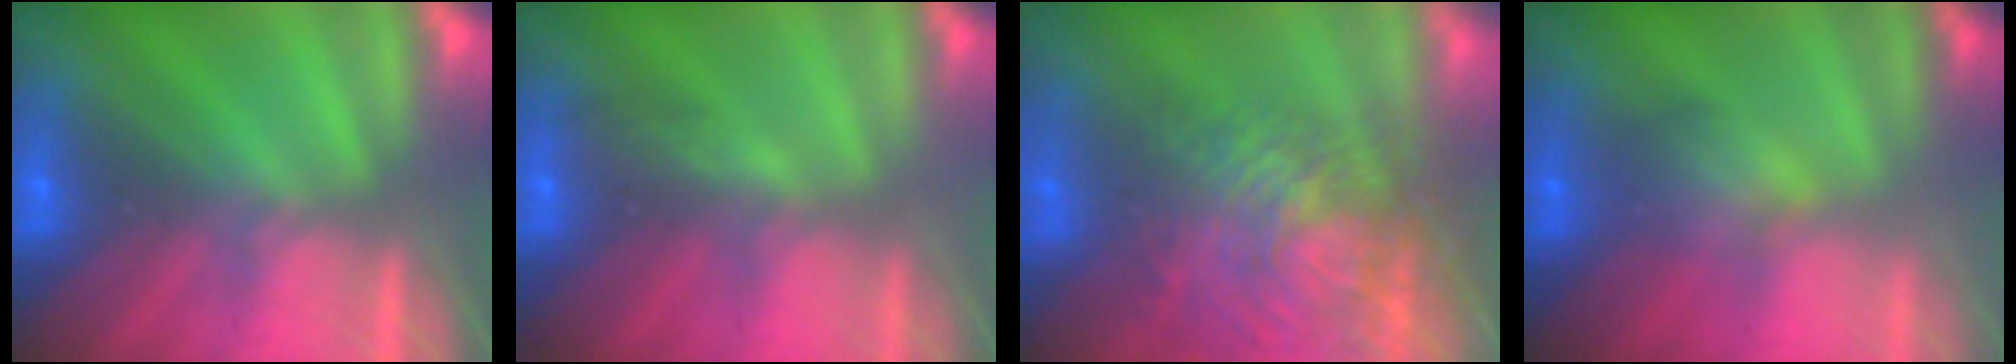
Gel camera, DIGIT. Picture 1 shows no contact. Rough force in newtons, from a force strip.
{"total": 2.7}
{"total": 7.7}
{"total": 2.0}